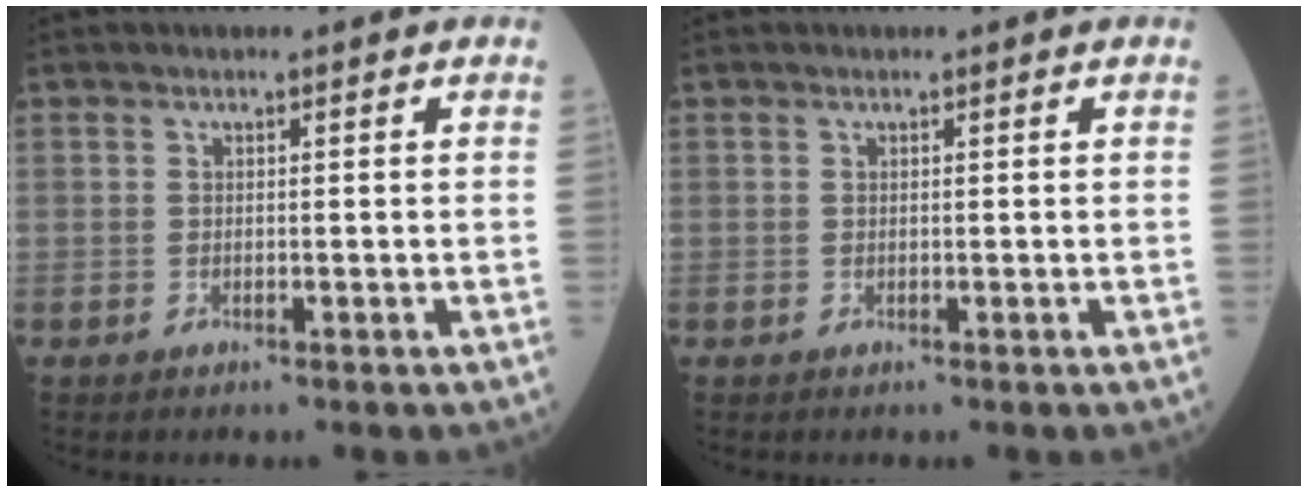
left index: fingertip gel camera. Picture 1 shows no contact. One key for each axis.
{"total": 0.0}